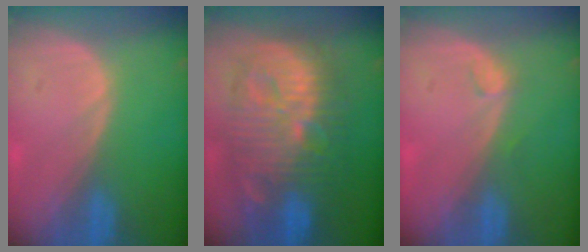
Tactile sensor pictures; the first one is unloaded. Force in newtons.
{"total": 13.7, "press": 13.7, "slide": 1.1}
{"total": 1.3, "press": 1.1, "slide": 0.5}